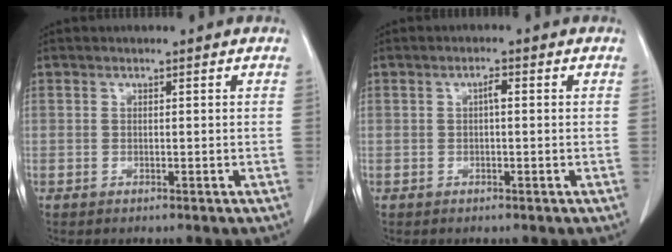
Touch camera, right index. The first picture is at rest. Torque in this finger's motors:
{"motor_torque": [0.32, -0.03, 0.19, 0.04]}